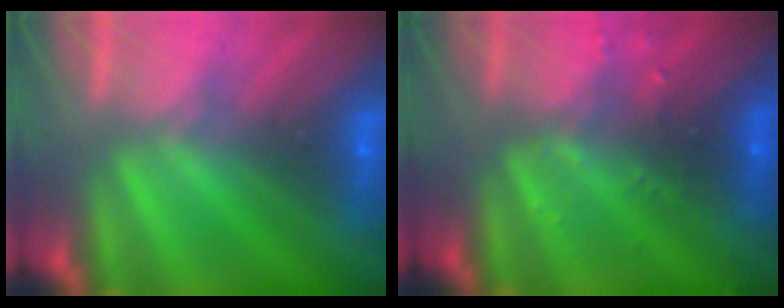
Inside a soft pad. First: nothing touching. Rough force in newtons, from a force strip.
{"total": 3.1}